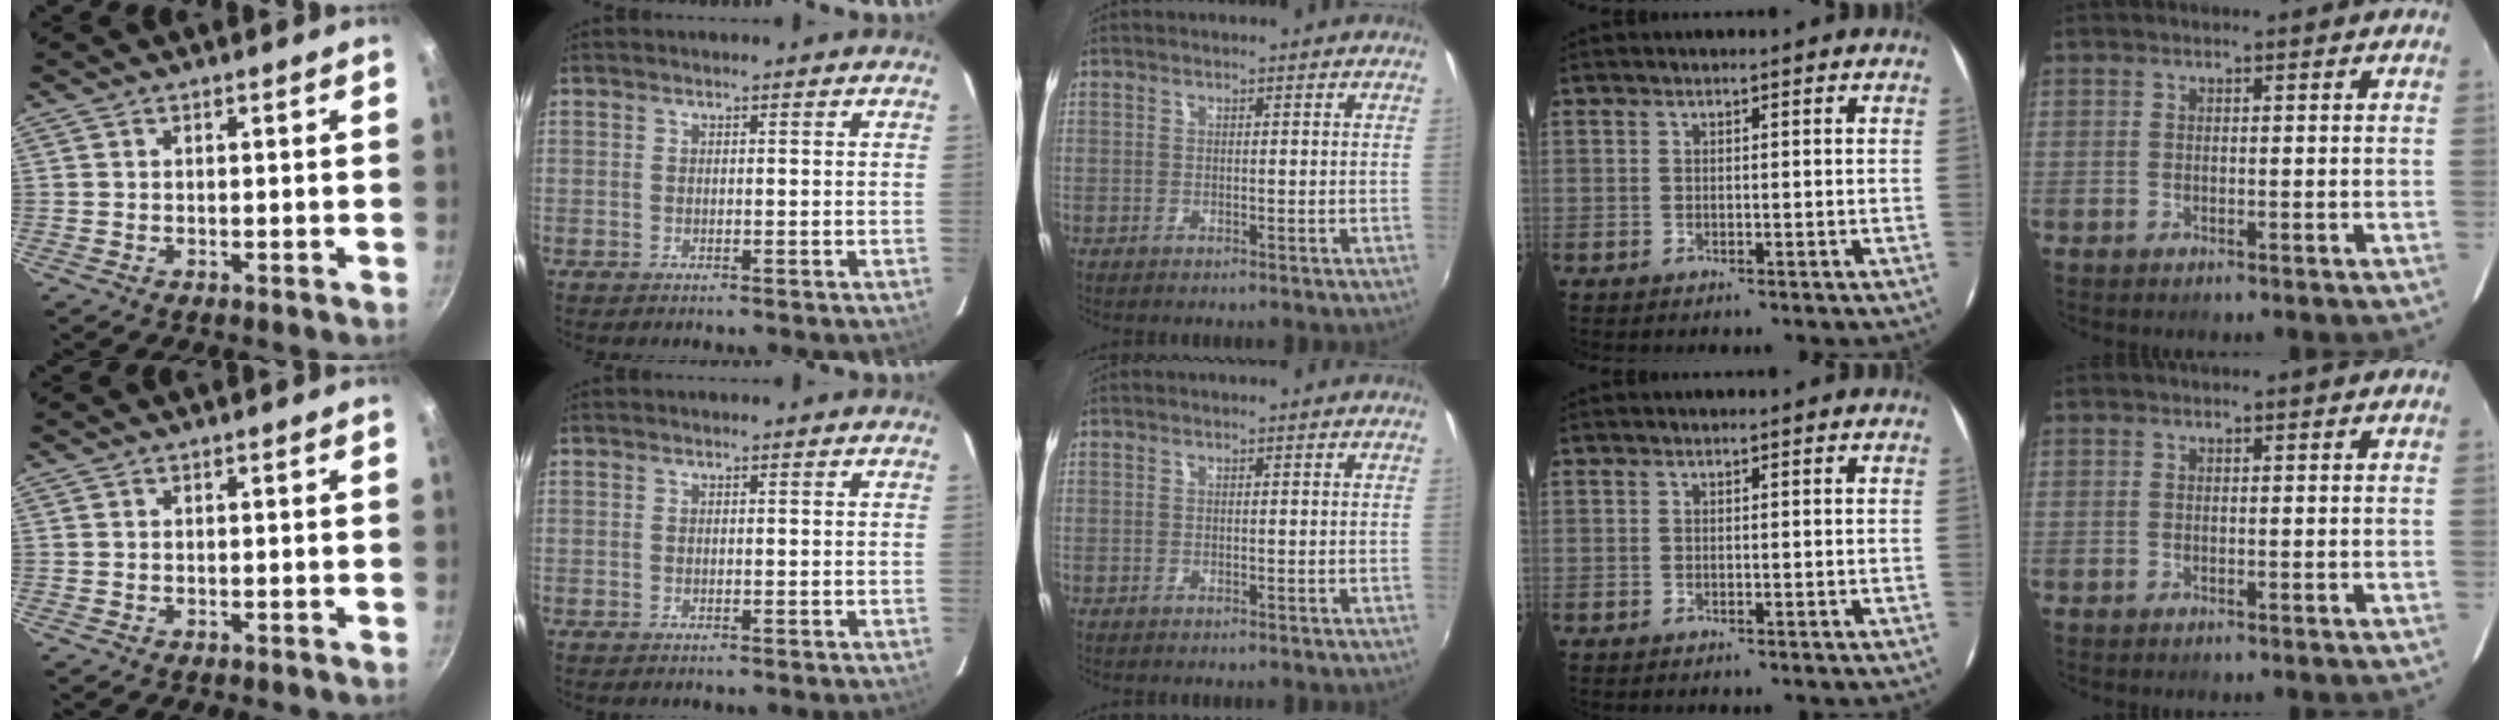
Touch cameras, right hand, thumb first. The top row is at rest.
{}